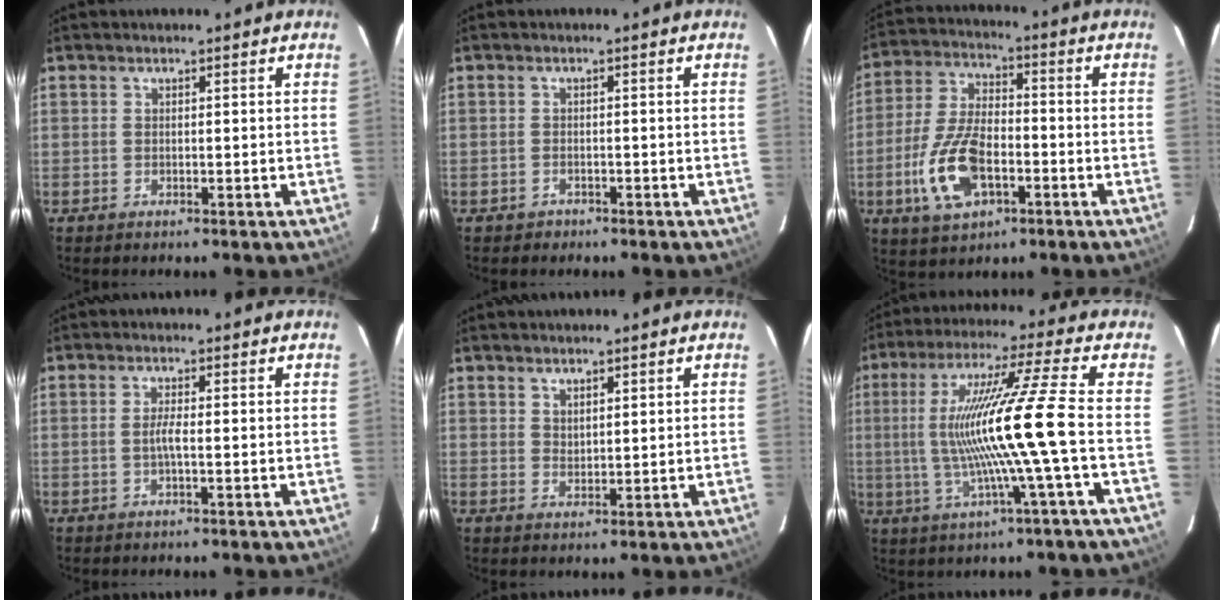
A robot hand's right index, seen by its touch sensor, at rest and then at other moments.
{"total": 1.8, "force": [-1.1, 1.4, 0.1], "torque": [-0.007, 0.004, -0.011]}
{"total": 13.7, "force": [-4.7, 7.0, 10.7], "torque": [-0.233, 0.001, -0.083]}
{"total": 2.0, "force": [-0.4, -0.1, 2.0], "torque": [-0.038, 0.000, -0.010]}
{"total": 2.2, "force": [1.7, 1.0, 1.0], "torque": [-0.014, -0.001, 0.032]}
{"total": 15.2, "force": [-1.7, -2.3, 14.9], "torque": [-0.267, -0.006, -0.021]}